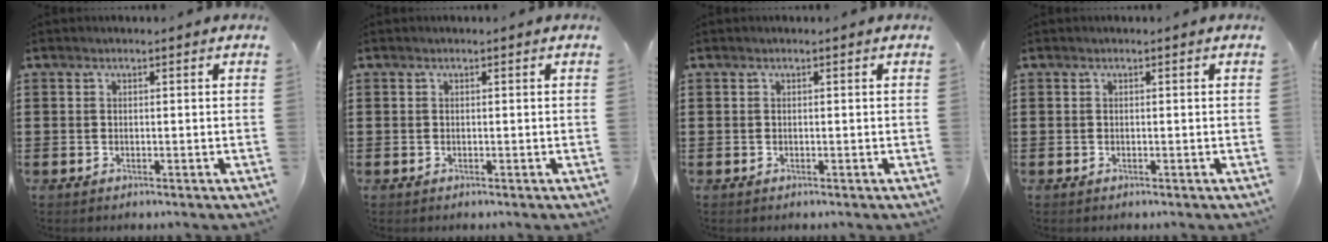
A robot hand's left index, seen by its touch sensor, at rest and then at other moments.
{"total": 0.0}
{"total": 0.0}
{"total": 0.0}